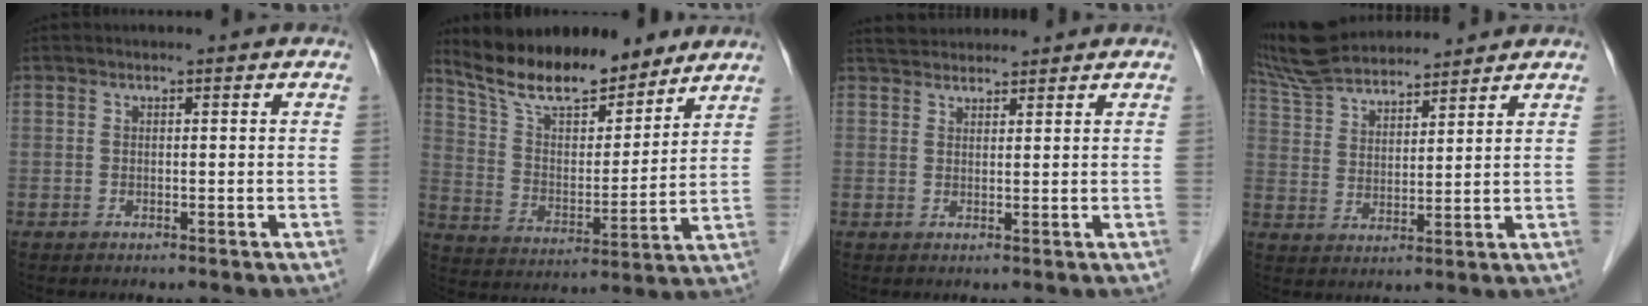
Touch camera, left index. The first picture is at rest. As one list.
[{"total": 14.8, "force": [12.6, 4.2, 6.5], "torque": [-0.105, -0.001, 0.223]}, {"total": 3.8, "force": [3.7, 0.7, 0.4], "torque": [-0.011, 0.033, 0.067]}, {"total": 15.1, "force": [14.1, 3.4, 4.5], "torque": [-0.094, 0.039, 0.262]}]